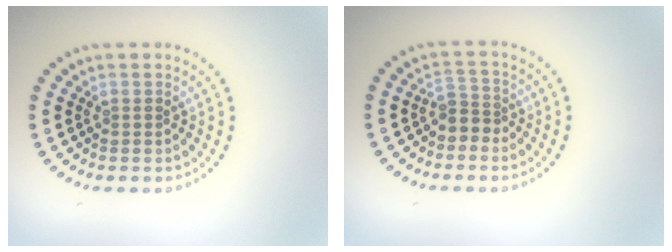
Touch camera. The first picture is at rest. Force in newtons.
{"total": 2.1, "press": 1.6, "slide": 1.4}